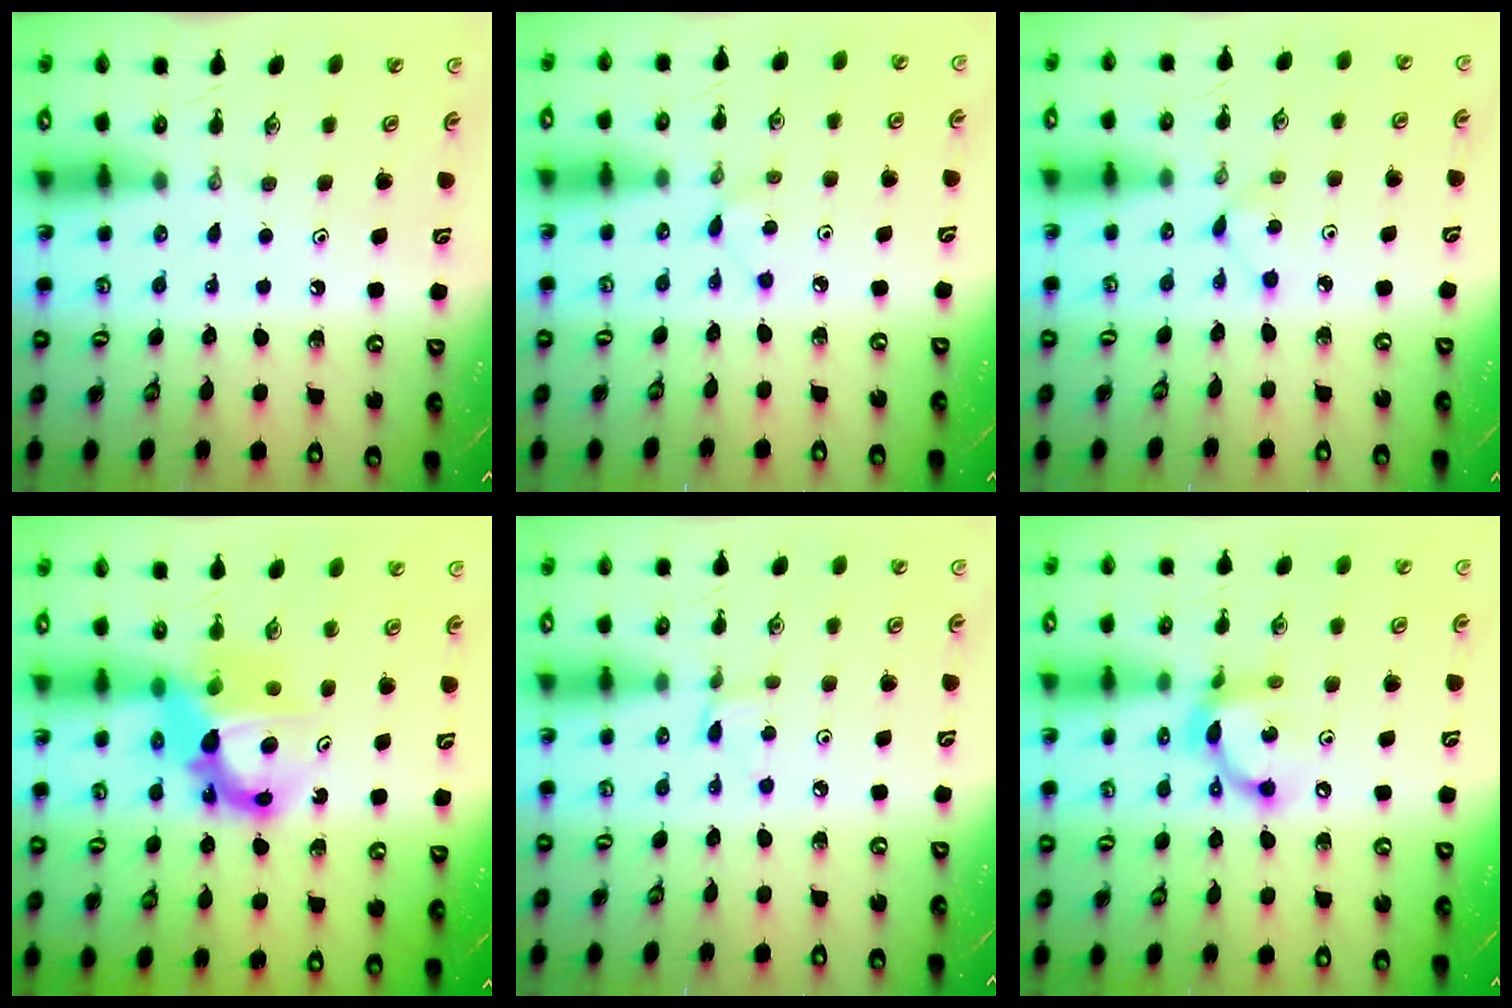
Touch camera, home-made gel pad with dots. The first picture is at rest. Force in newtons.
{"total": 2.5, "press": 2.5, "slide": 0.3}
{"total": 1.8, "press": 1.7, "slide": 0.2}
{"total": 12.4, "press": 12.3, "slide": 1.1}
{"total": 1.2, "press": 1.2, "slide": 0.1}
{"total": 12.5, "press": 12.5, "slide": 0.5}